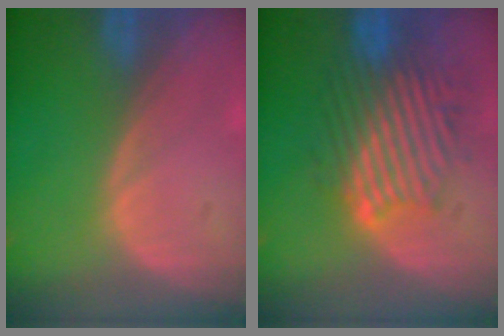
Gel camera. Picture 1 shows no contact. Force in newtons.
{"total": 9.5, "press": 9.4, "slide": 1.5}